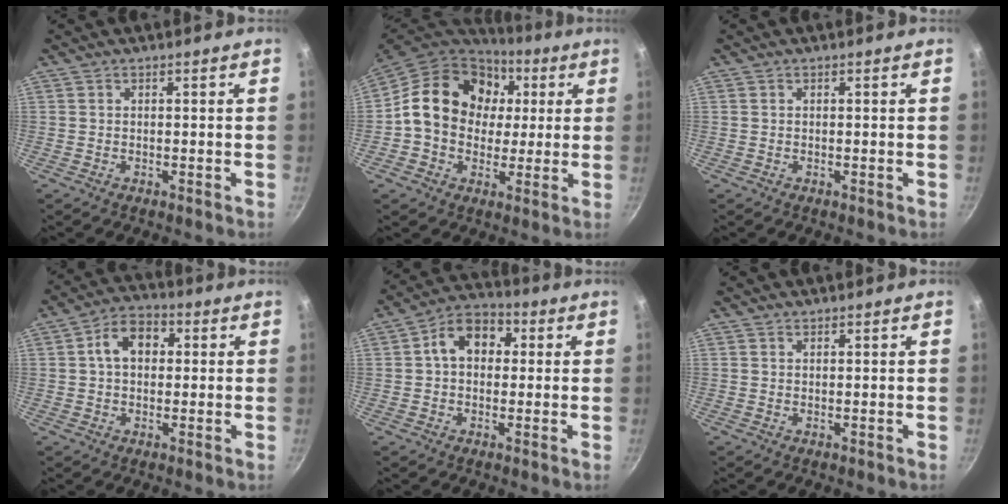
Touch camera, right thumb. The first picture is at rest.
{"total": 18.8, "force": [3.1, 15.2, 10.5], "torque": [-0.154, 0.025, 0.041]}
{"total": 0.0}
{"total": 8.1, "force": [1.5, 5.8, 5.4], "torque": [-0.061, 0.018, 0.011]}
{"total": 9.2, "force": [1.6, 6.8, 6.0], "torque": [-0.058, 0.023, 0.009]}
{"total": 0.6, "force": [0.6, 0.2, 0.0], "torque": [0.004, -0.008, 0.011]}